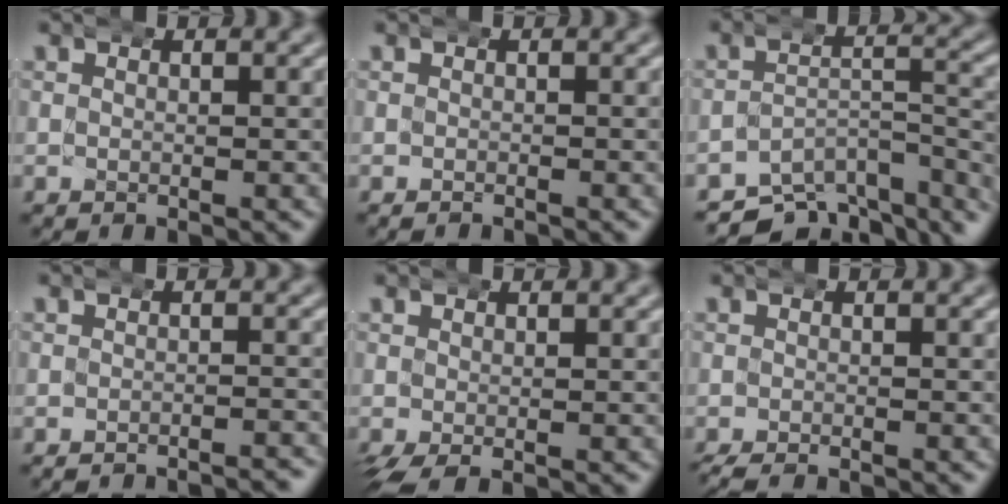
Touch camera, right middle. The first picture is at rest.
{"total": 0.6, "force": [-0.6, 0.2, -0.2], "torque": [0.002, 0.001, -0.011]}
{"total": 8.3, "force": [-7.2, 2.7, 3.2], "torque": [-0.024, -0.010, -0.118]}
{"total": 2.7, "force": [-2.7, 0.3, 0.1], "torque": [-0.002, 0.000, -0.045]}
{"total": 1.4, "force": [-1.0, 0.5, 0.8], "torque": [-0.017, -0.009, -0.011]}
{"total": 2.1, "force": [-2.0, 0.5, 0.1], "torque": [-0.007, -0.008, -0.030]}